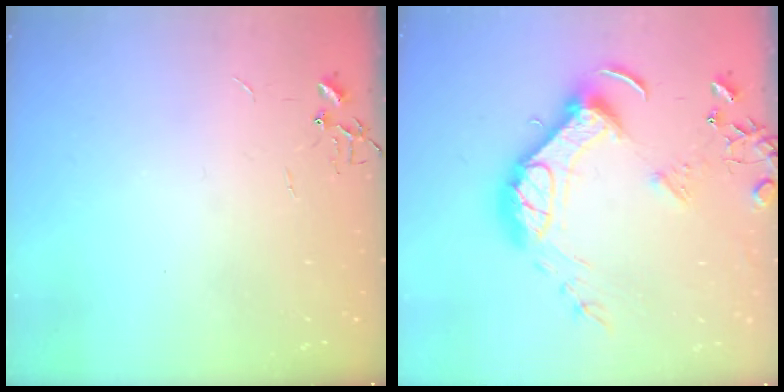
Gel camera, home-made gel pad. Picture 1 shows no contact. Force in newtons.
{"total": 16.2, "press": 16.1, "slide": 1.7}